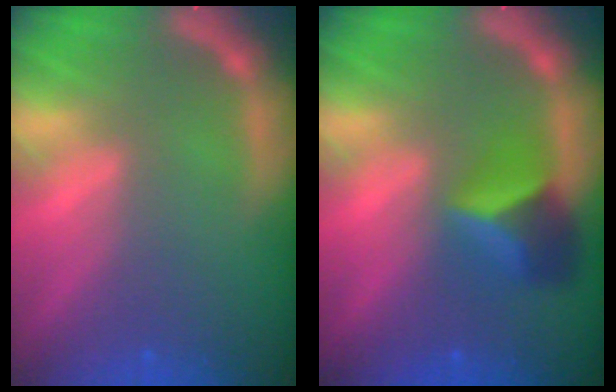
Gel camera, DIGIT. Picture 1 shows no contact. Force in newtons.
{"total": 4.4}